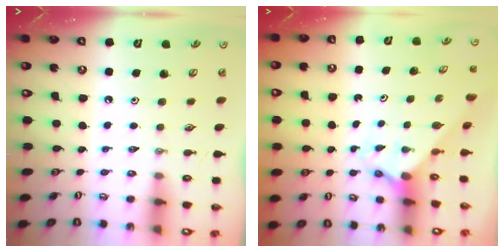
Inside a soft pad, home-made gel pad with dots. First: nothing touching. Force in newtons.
{"total": 1.2, "press": 1.2, "slide": 0.1}